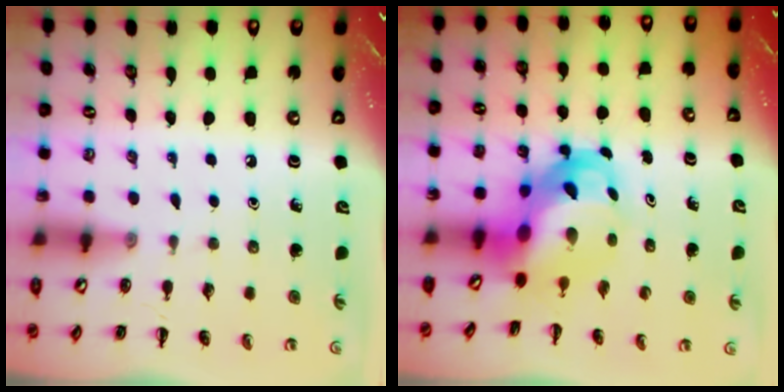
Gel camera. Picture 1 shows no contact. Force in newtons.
{"total": 6.3, "press": 6.0, "slide": 1.7}